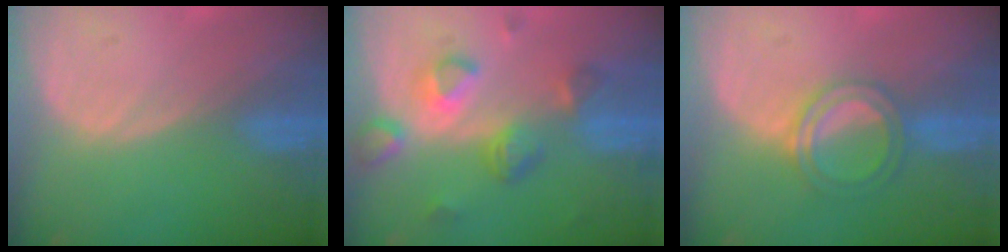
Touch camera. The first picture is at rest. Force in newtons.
{"total": 7.8, "press": 6.9, "slide": 3.6}
{"total": 5.1, "press": 4.7, "slide": 1.9}